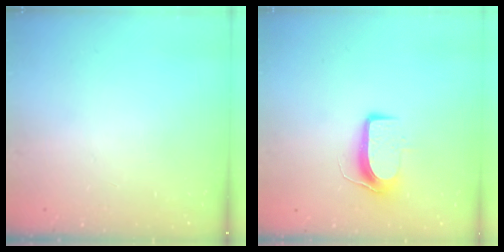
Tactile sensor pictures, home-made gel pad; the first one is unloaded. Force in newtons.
{"total": 8.9, "press": 8.9, "slide": 0.7}